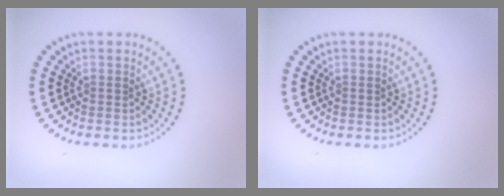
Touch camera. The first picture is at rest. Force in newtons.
{"total": 0.0}